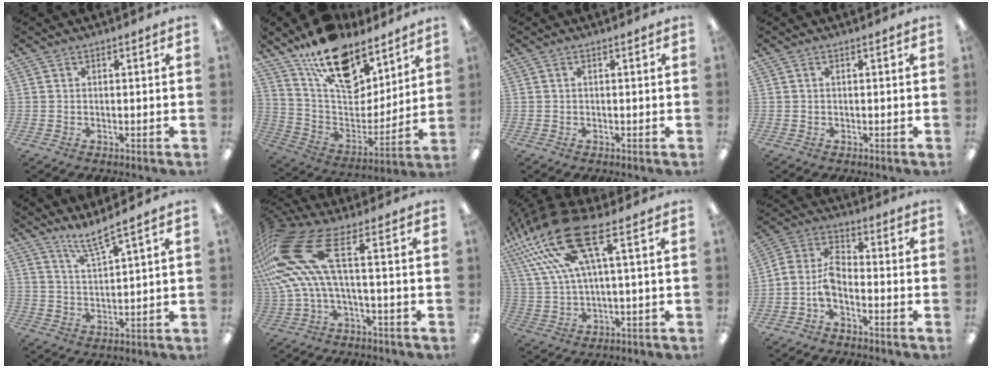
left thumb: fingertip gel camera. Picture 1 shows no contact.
{"total": 18.8, "force": [13.2, 9.6, 9.3], "torque": [-0.160, -0.087, 0.238]}
{"total": 0.0}
{"total": 0.0}
{"total": 5.5, "force": [4.8, -0.1, 2.7], "torque": [-0.058, -0.028, 0.083]}
{"total": 15.2, "force": [3.5, 5.8, 13.6], "torque": [-0.303, -0.030, 0.055]}
{"total": 18.5, "force": [8.8, 5.4, 15.3], "torque": [-0.316, -0.017, 0.150]}
{"total": 7.6, "force": [-3.1, 4.2, 5.5], "torque": [-0.124, -0.009, -0.059]}